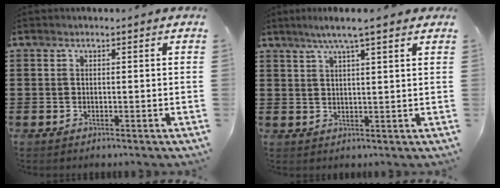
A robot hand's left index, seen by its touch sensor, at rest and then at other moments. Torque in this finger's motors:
{"motor_torque": [0.87, 0.63, 0.58, 0.09]}